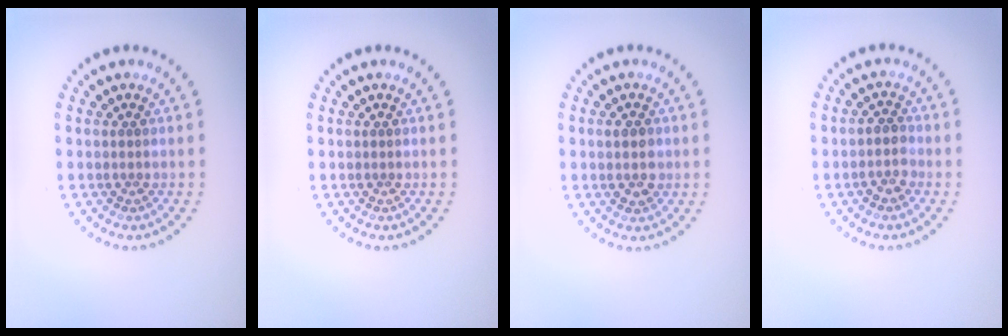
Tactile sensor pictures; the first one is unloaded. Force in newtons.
{"total": 0.0}
{"total": 1.9, "press": 1.9, "slide": 0.0}
{"total": 1.8, "press": 1.5, "slide": 0.9}